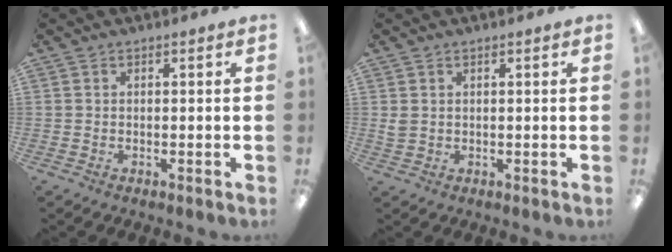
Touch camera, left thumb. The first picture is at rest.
{"total": 1.8, "force": [0.7, 1.2, 1.1], "torque": [-0.024, 0.004, 0.013]}